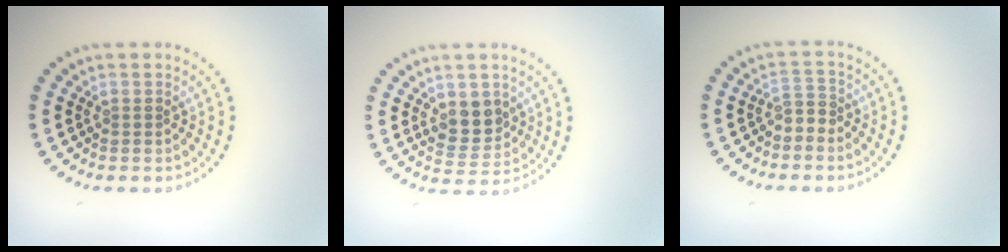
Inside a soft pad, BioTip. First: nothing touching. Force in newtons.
{"total": 3.4, "press": 3.3, "slide": 0.9}
{"total": 1.4, "press": 0.9, "slide": 1.0}